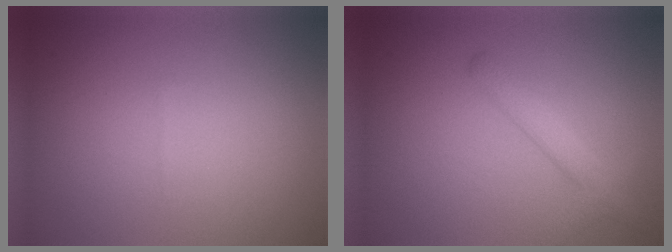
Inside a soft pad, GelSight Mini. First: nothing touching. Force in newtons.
{"total": 2.5, "press": 2.5, "slide": 0.1}